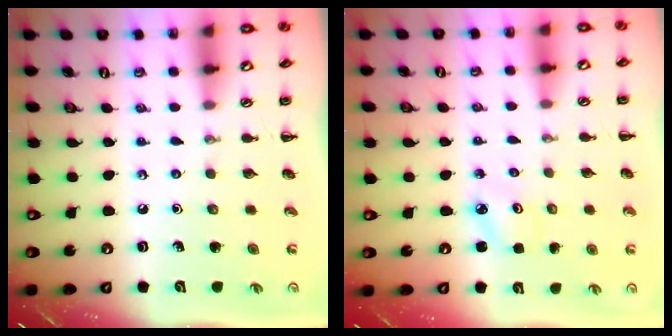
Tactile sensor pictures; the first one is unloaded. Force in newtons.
{"total": 2.5, "press": 2.4, "slide": 0.5}